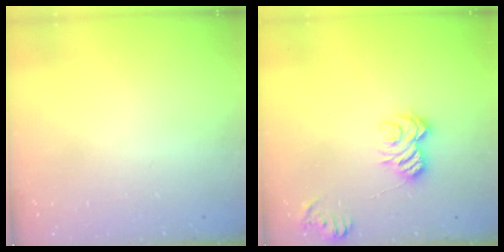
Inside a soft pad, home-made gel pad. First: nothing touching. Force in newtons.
{"total": 8.6, "press": 8.6, "slide": 0.0}